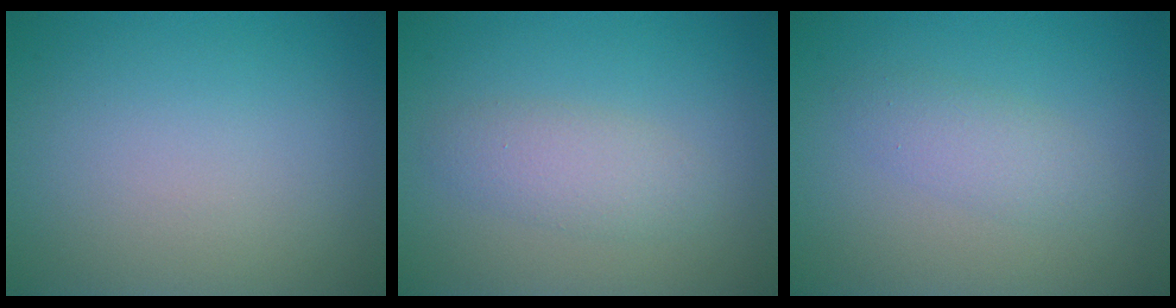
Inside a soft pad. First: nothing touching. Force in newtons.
{"total": 2.5, "press": 2.5, "slide": 0.1}
{"total": 2.0, "press": 2.0, "slide": 0.2}